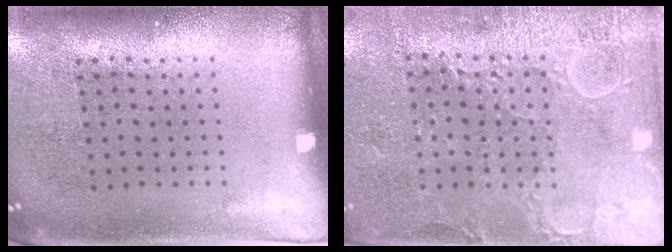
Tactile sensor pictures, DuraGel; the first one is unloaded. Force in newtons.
{"total": 2.9, "press": 2.8, "slide": 0.4}